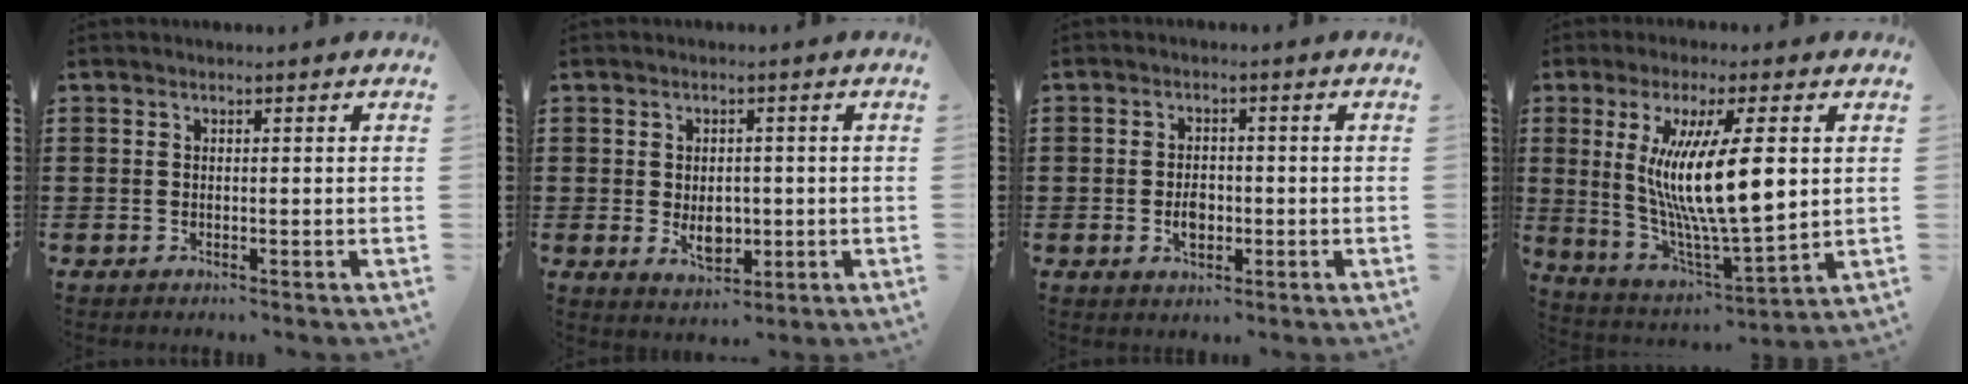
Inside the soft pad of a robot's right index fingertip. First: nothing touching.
{"total": 4.3, "force": [-0.5, 2.8, 3.2], "torque": [-0.045, 0.000, -0.012]}
{"total": 3.0, "force": [-0.8, 1.9, 2.2], "torque": [-0.043, 0.002, -0.015]}
{"total": 14.5, "force": [3.0, 3.7, 13.6], "torque": [-0.267, -0.006, 0.049]}